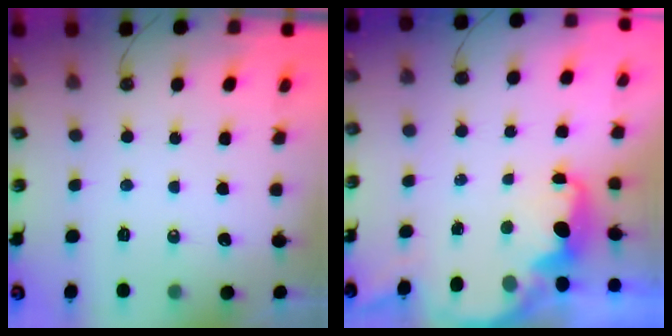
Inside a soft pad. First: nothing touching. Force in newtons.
{"total": 2.4, "press": 2.3, "slide": 0.7}